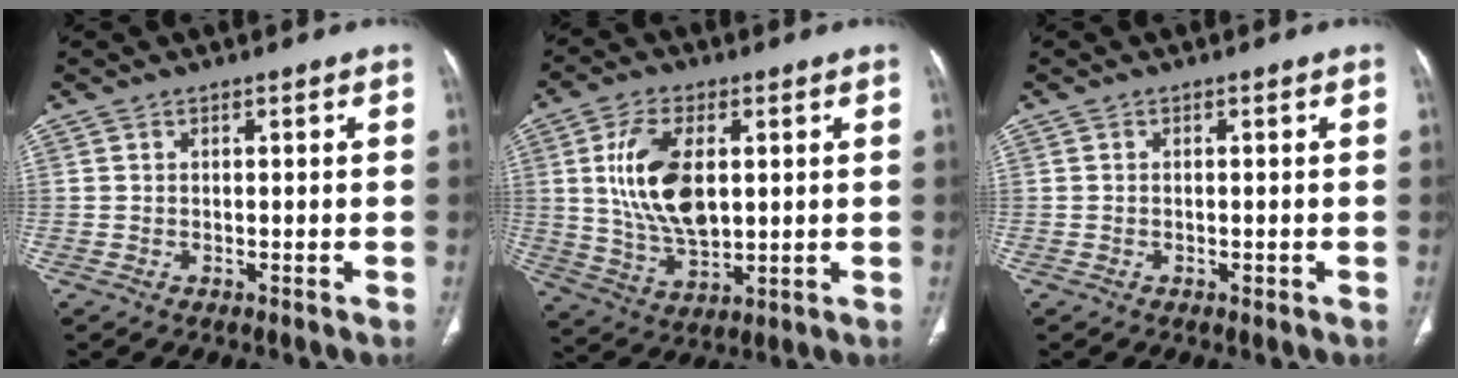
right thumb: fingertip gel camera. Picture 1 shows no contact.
{"total": 13.9, "force": [2.4, 7.5, 11.4], "torque": [-0.212, -0.012, 0.052]}
{"total": 0.6, "force": [-0.3, 0.4, 0.5], "torque": [-0.009, 0.000, -0.003]}